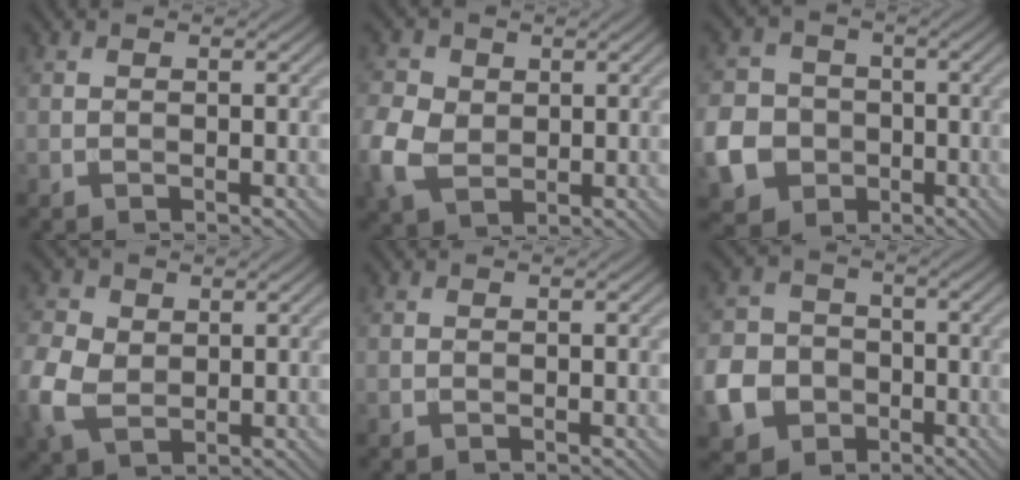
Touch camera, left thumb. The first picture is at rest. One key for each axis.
{"total": 6.4, "fx": -0.1, "fy": 5.1, "fz": 3.8, "tx": -0.109, "ty": 0.001, "tz": -0.010}
{"total": 8.3, "fx": -2.5, "fy": 7.2, "fz": 3.3, "tx": -0.097, "ty": -0.023, "tz": -0.064}
{"total": 6.2, "fx": 0.0, "fy": 4.7, "fz": 4.0, "tx": -0.116, "ty": 0.001, "tz": -0.004}
{"total": 0.0}
{"total": 7.9, "fx": -3.1, "fy": 6.4, "fz": 3.3, "tx": -0.093, "ty": -0.016, "tz": -0.071}